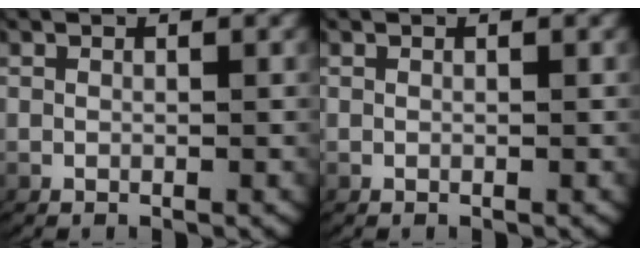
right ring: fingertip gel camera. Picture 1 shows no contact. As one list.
[{"total": 0.0}]